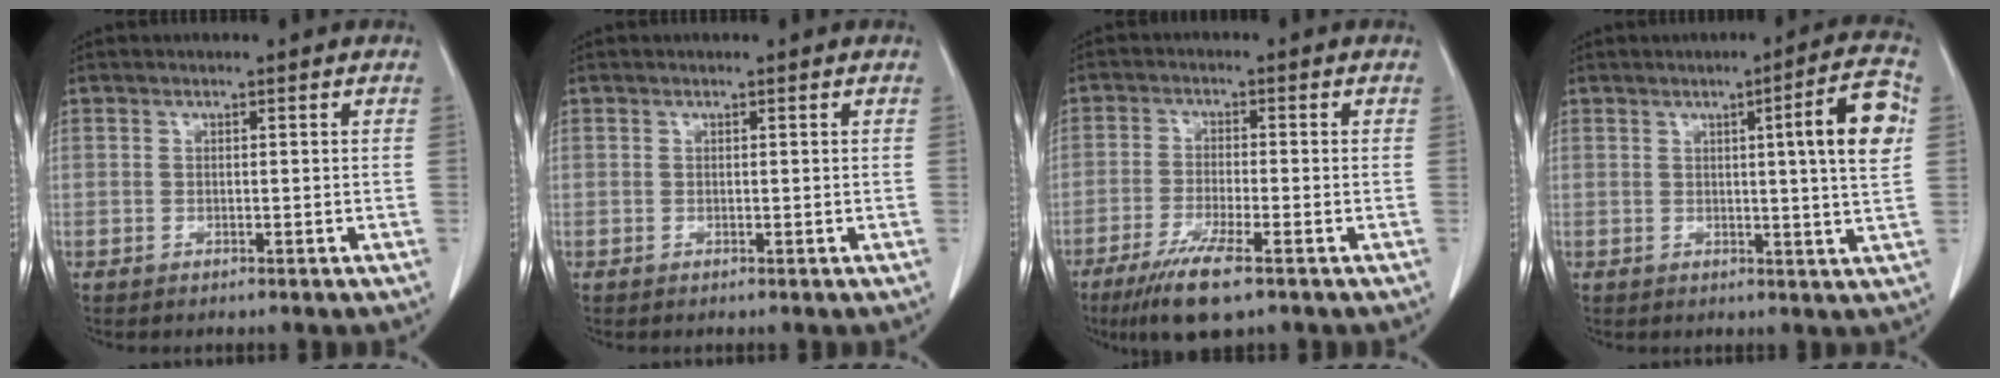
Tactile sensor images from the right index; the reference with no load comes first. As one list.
[{"total": 0.0}, {"total": 8.1, "force": [-5.2, 1.0, 6.1], "torque": [-0.113, -0.019, -0.091]}, {"total": 8.7, "force": [1.9, -0.4, 8.5], "torque": [-0.110, 0.003, 0.019]}]